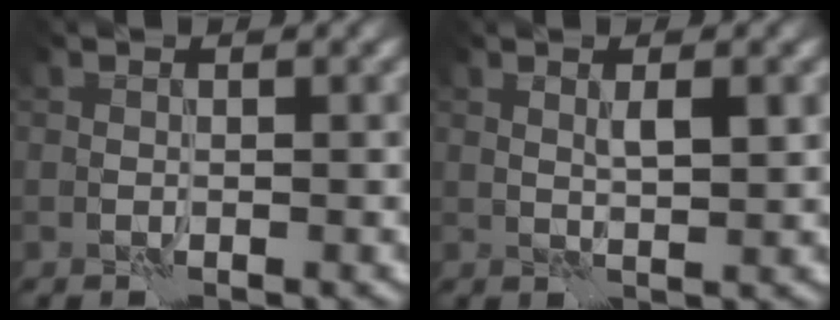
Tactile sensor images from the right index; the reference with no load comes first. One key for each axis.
{"total": 1.8, "fx": 0.9, "fy": 0.3, "fz": 1.5, "tx": -0.029, "ty": -0.002, "tz": 0.017}